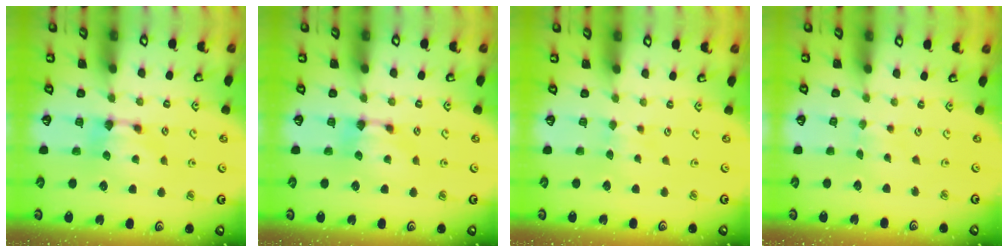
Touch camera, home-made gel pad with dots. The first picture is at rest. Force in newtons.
{"total": 0.0}
{"total": 2.9, "press": 2.9, "slide": 0.4}
{"total": 2.0, "press": 2.0, "slide": 0.1}